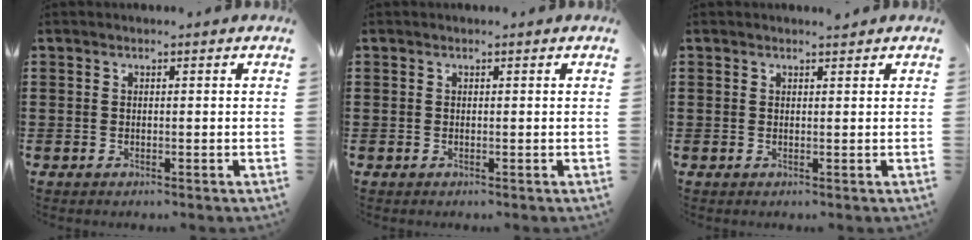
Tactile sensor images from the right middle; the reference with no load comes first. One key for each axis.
{"total": 0.0}
{"total": 0.6, "fx": 0.5, "fy": 0.3, "fz": 0.0, "tx": -0.003, "ty": 0.000, "tz": 0.011}